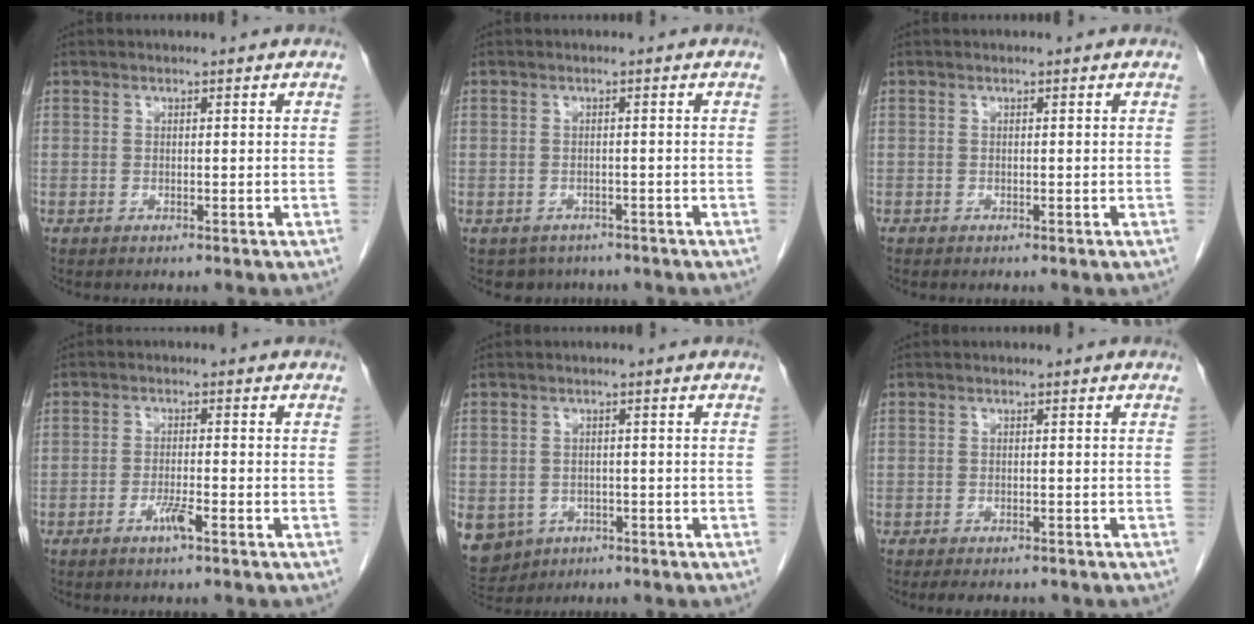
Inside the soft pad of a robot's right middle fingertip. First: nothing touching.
{"total": 3.4, "force": [-2.7, 2.1, -0.1], "torque": [0.001, 0.004, -0.037]}
{"total": 0.0}
{"total": 2.8, "force": [-1.6, 0.1, 2.3], "torque": [-0.045, -0.003, -0.031]}
{"total": 11.8, "force": [-5.3, 9.7, 4.0], "torque": [-0.124, -0.006, -0.066]}
{"total": 5.1, "force": [-4.3, 1.7, 2.0], "torque": [-0.023, -0.005, -0.055]}